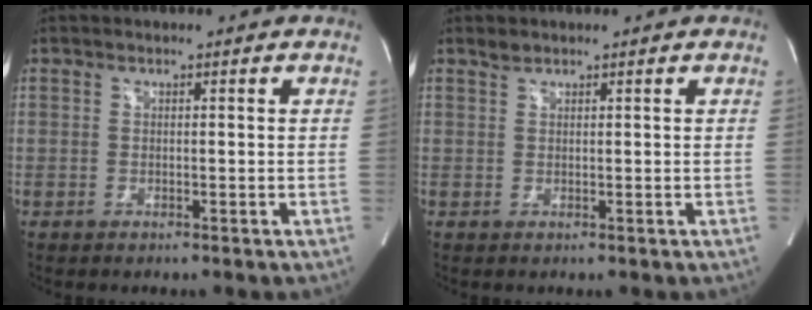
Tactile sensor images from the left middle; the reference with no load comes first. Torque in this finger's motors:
{"motor_torque": [0.28, 0.07, -0.08, 0.00]}